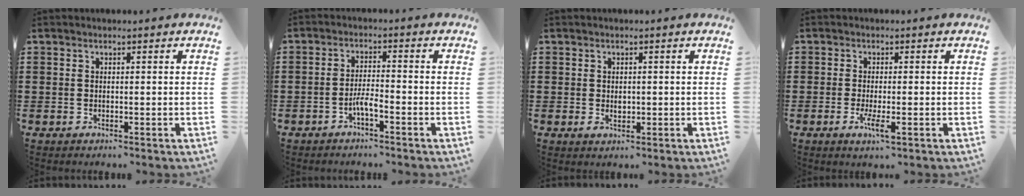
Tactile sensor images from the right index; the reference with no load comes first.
{"total": 3.1, "force": [-1.8, 0.5, 2.5], "torque": [-0.052, 0.002, -0.034]}
{"total": 1.3, "force": [0.0, 0.8, 1.0], "torque": [-0.020, 0.004, 0.000]}
{"total": 3.4, "force": [-1.4, 0.6, 3.0], "torque": [-0.064, -0.012, -0.026]}